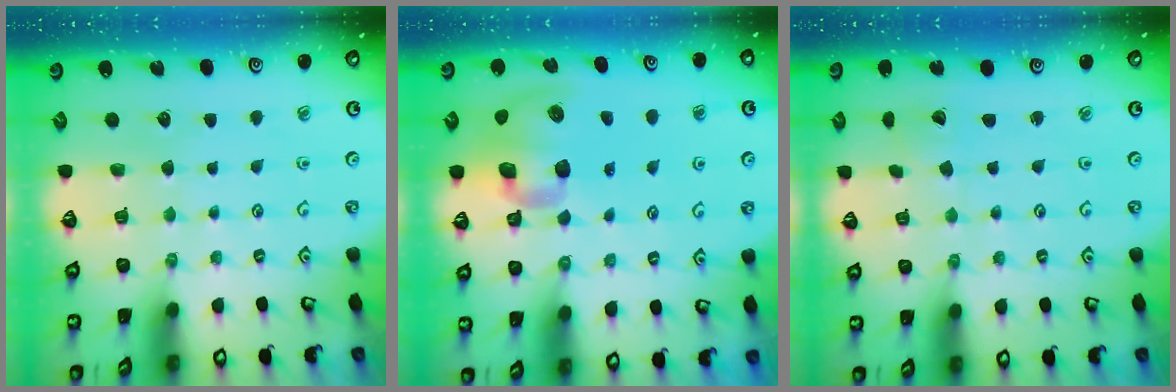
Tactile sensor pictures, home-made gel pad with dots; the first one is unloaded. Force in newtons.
{"total": 14.0, "press": 13.8, "slide": 2.4}
{"total": 1.5, "press": 1.5, "slide": 0.2}